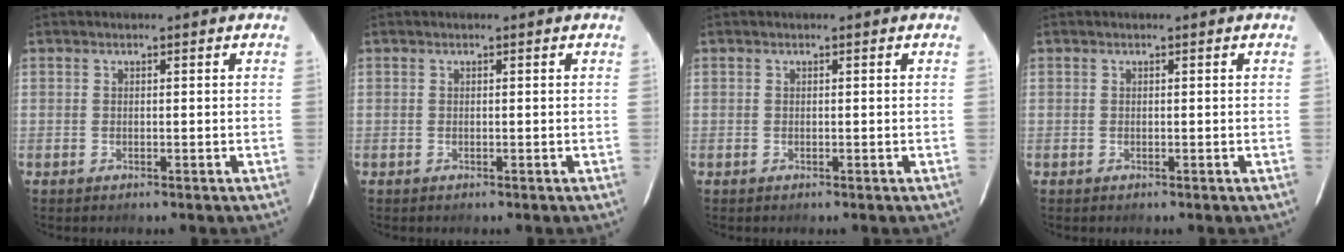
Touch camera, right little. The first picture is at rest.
{"total": 0.0}
{"total": 0.0}
{"total": 0.0}